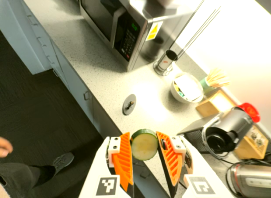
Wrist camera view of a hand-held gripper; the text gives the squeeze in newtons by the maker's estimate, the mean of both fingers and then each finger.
{"total": 10.2, "left": 10.6, "right": 9.7}